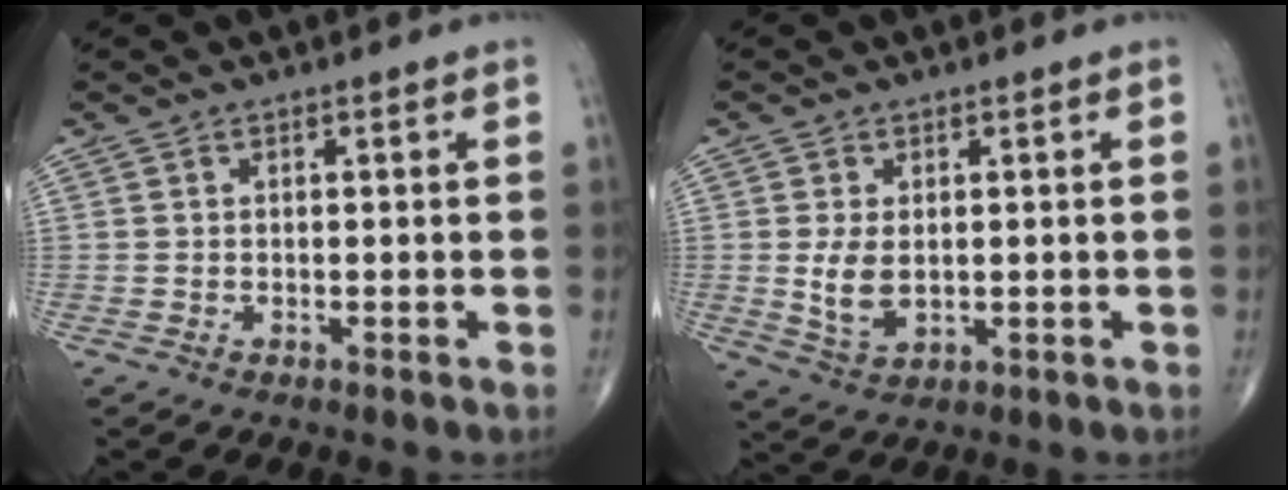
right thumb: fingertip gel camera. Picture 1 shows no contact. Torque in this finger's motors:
{"motor_torque": [-0.29, 0.87, 0.43, -0.02, 0.20]}